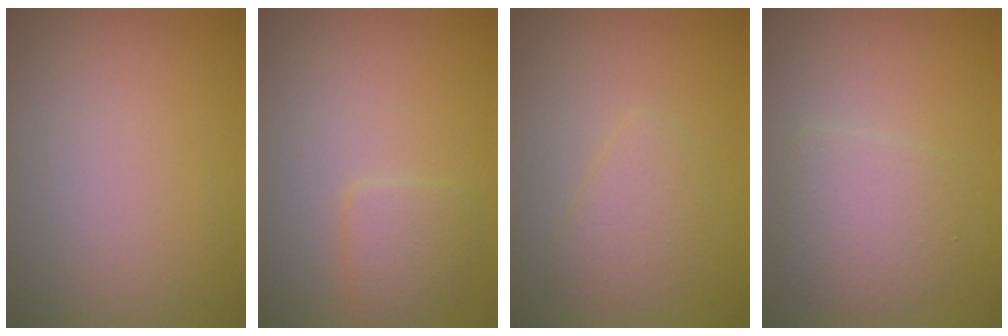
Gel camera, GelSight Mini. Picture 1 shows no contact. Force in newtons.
{"total": 2.0, "press": 2.0, "slide": 0.1}
{"total": 2.1, "press": 2.1, "slide": 0.1}
{"total": 3.2, "press": 3.2, "slide": 0.0}